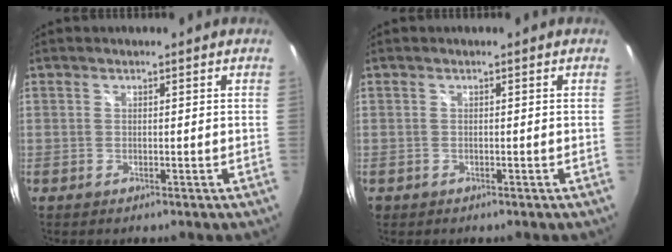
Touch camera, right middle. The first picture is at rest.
{"total": 0.7, "force": [-0.4, 0.6, 0.1], "torque": [-0.004, -0.004, -0.006]}